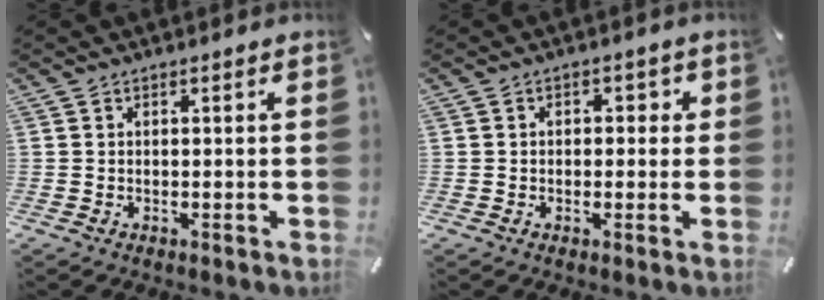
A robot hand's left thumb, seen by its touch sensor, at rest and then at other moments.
{"total": 2.4, "force": [-0.6, 1.8, 1.4], "torque": [-0.012, 0.005, -0.019]}